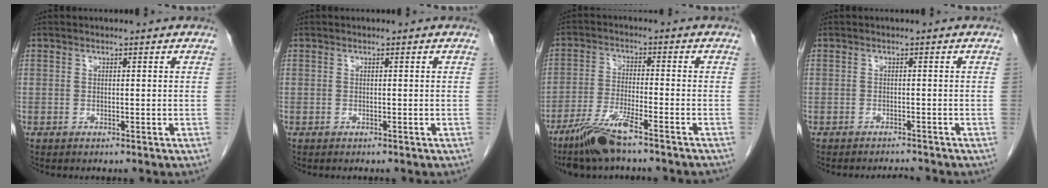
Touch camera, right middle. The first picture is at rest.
{"total": 0.0}
{"total": 9.5, "force": [-7.3, 0.6, 6.0], "torque": [-0.114, -0.022, -0.129]}
{"total": 1.8, "force": [-1.8, -0.3, 0.0], "torque": [-0.002, -0.010, -0.024]}